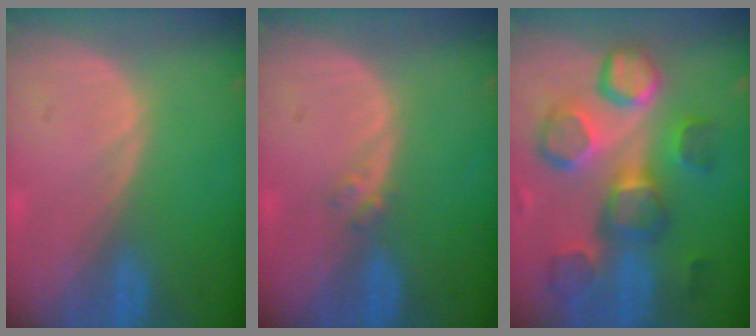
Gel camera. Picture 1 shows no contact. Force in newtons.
{"total": 1.4, "press": 1.2, "slide": 0.7}
{"total": 11.0, "press": 10.6, "slide": 2.7}